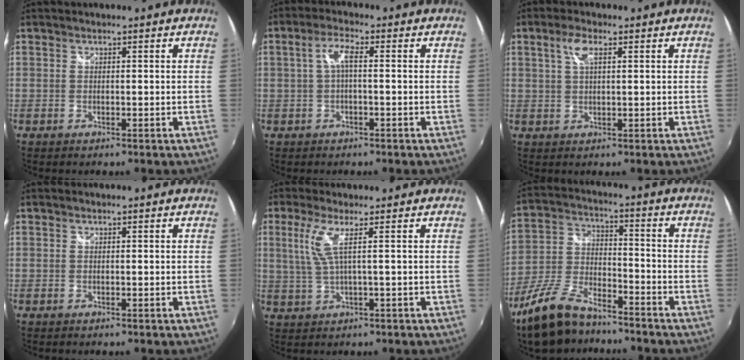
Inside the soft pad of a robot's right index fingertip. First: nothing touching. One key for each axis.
{"total": 3.7, "fx": 0.0, "fy": 0.8, "fz": 3.6, "tx": -0.072, "ty": 0.009, "tz": 0.001}
{"total": 3.8, "fx": 1.5, "fy": 1.3, "fz": 3.2, "tx": -0.062, "ty": 0.006, "tz": 0.028}
{"total": 0.0}
{"total": 4.6, "fx": 1.5, "fy": -0.6, "fz": 4.3, "tx": -0.084, "ty": 0.001, "tz": 0.039}
{"total": 14.4, "fx": -11.0, "fy": 5.3, "fz": 7.6, "tx": -0.178, "ty": -0.010, "tz": -0.213}